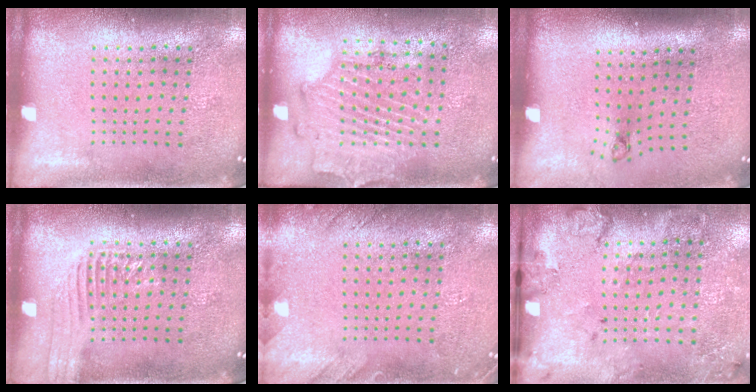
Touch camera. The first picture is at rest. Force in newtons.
{"total": 1.7, "press": 1.5, "slide": 0.8}
{"total": 0.8, "press": 0.3, "slide": 0.7}
{"total": 1.7, "press": 1.6, "slide": 0.2}
{"total": 1.5, "press": 1.5, "slide": 0.2}
{"total": 2.0, "press": 1.5, "slide": 1.2}